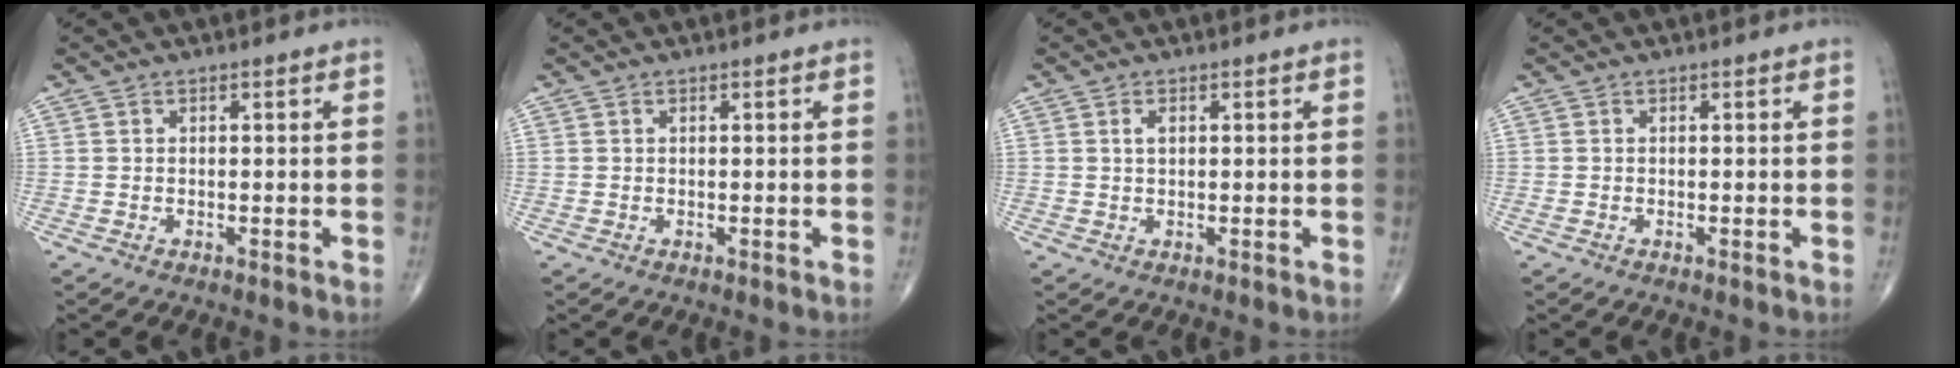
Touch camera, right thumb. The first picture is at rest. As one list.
[{"total": 0.0}, {"total": 1.5, "force": [0.5, 0.8, 1.2], "torque": [-0.024, 0.003, 0.010]}, {"total": 0.0}]